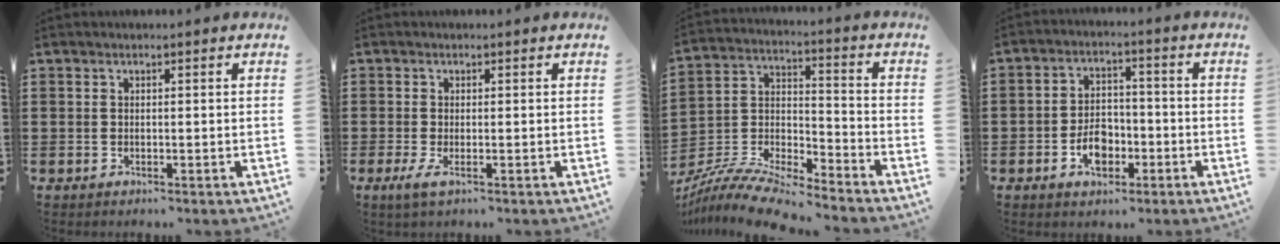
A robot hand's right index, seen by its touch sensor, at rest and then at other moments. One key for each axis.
{"total": 1.5, "fx": -0.4, "fy": 0.5, "fz": 1.4, "tx": -0.031, "ty": -0.007, "tz": -0.009}
{"total": 9.5, "fx": -9.0, "fy": 0.7, "fz": 2.8, "tx": -0.067, "ty": 0.006, "tz": -0.183}
{"total": 5.3, "fx": -2.2, "fy": 3.6, "fz": 3.3, "tx": -0.049, "ty": -0.001, "tz": -0.043}